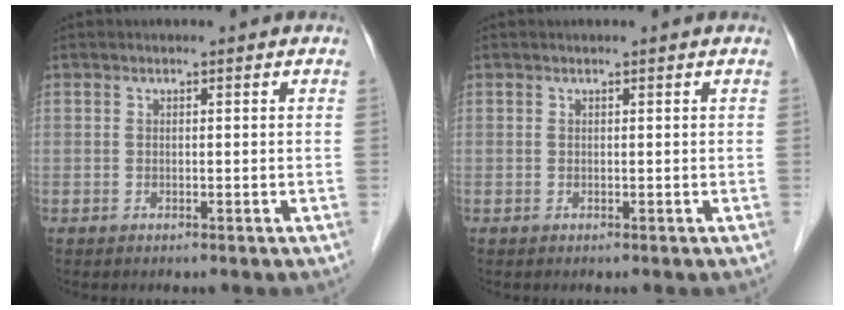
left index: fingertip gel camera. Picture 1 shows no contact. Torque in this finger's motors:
{"motor_torque": [0.12, 0.01, -0.01, -0.01]}